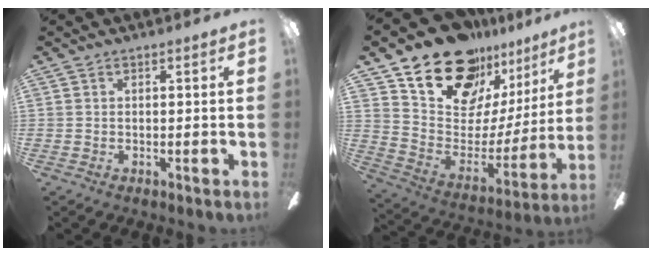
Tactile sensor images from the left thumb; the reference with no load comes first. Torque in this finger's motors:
{"motor_torque": [1.54, 0.57, 1.36, -1.41, 0.28]}